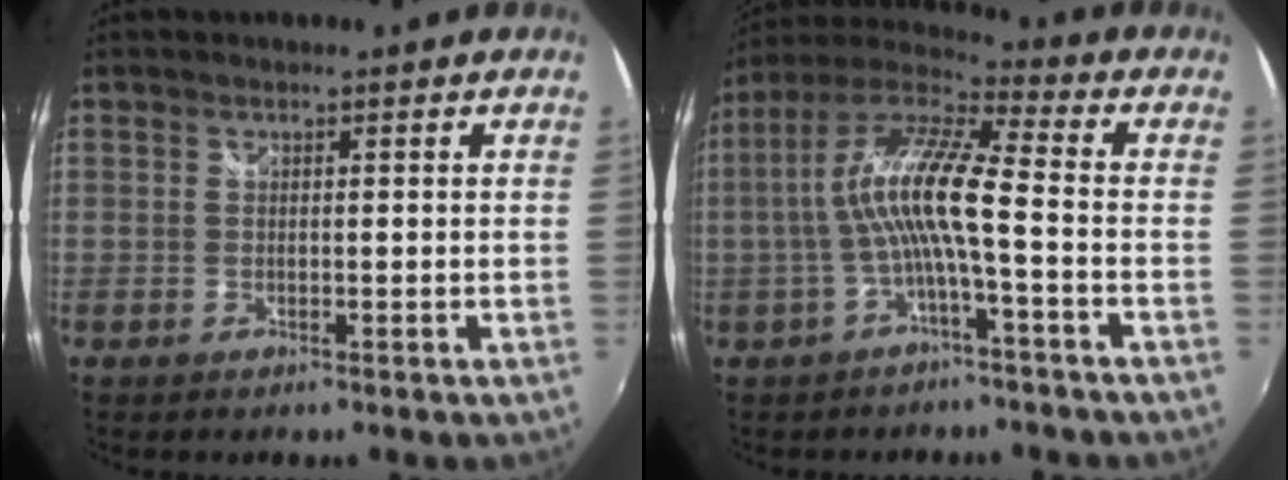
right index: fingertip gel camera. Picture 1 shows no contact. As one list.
[{"total": 11.7, "force": [-2.0, 1.2, 11.5], "torque": [-0.227, 0.014, -0.037]}]